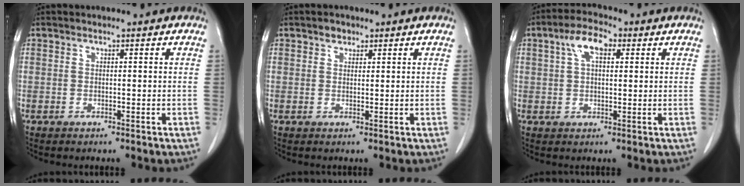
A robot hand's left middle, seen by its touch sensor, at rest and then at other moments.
{"total": 1.3, "force": [0.9, 0.9, 0.4], "torque": [-0.006, -0.003, 0.014]}
{"total": 5.7, "force": [2.2, 2.6, 4.6], "torque": [-0.090, 0.020, 0.040]}